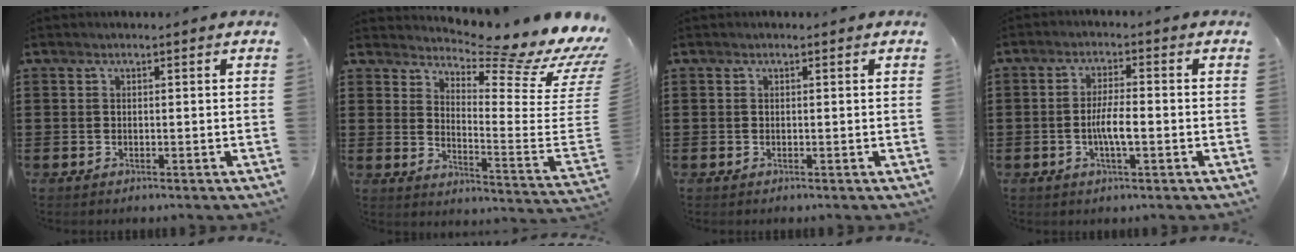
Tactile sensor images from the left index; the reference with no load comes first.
{"total": 8.0, "force": [6.6, 0.7, 4.4], "torque": [-0.077, -0.073, 0.102]}
{"total": 0.0}
{"total": 4.7, "force": [-1.0, 1.0, 4.5], "torque": [-0.091, -0.001, -0.023]}